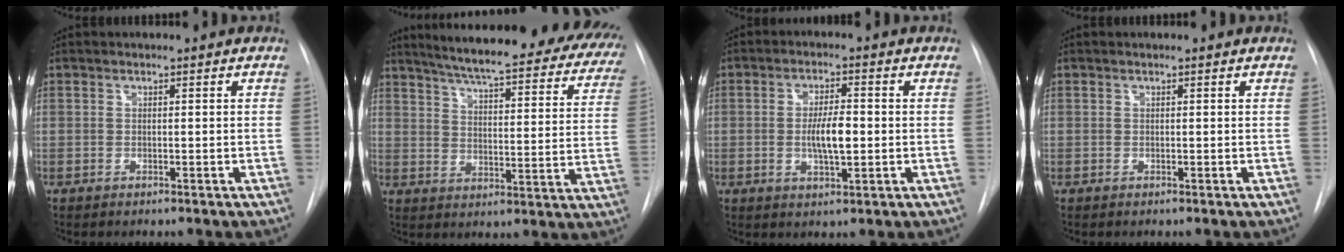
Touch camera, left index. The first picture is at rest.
{"total": 29.1, "force": [24.8, 5.2, 14.2], "torque": [-0.203, -0.062, 0.288]}
{"total": 5.6, "force": [-1.4, 1.5, 5.2], "torque": [-0.095, -0.006, -0.023]}
{"total": 0.6, "force": [-0.6, 0.0, -0.1], "torque": [0.001, 0.002, -0.011]}